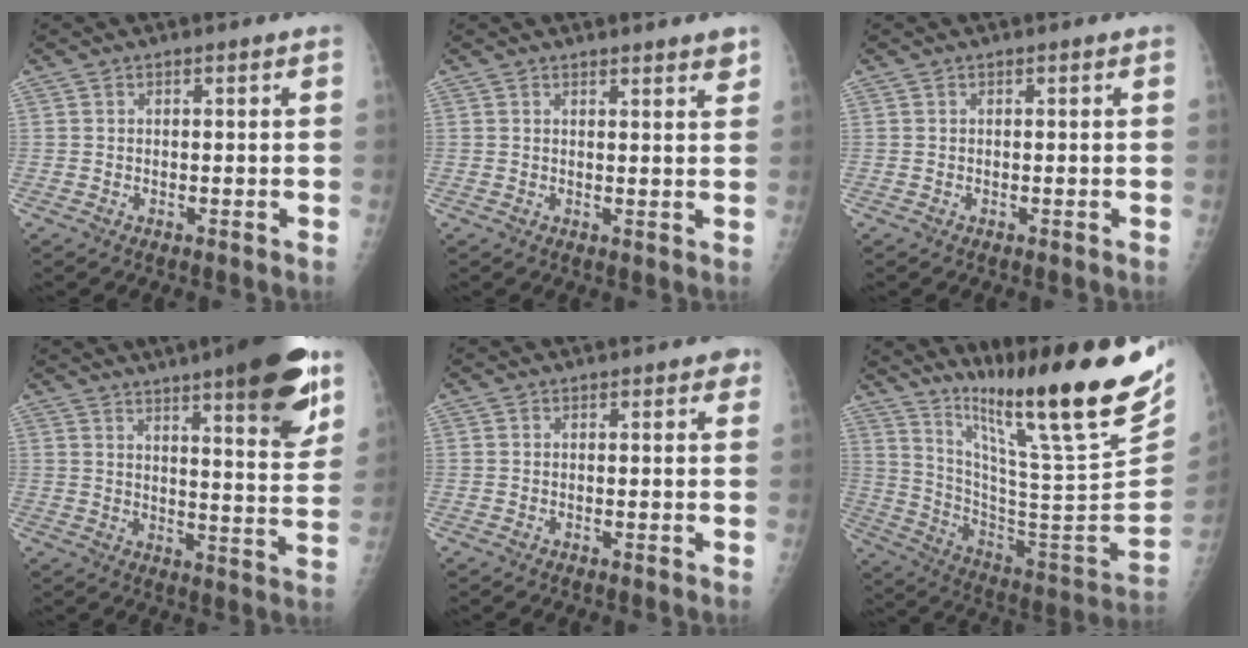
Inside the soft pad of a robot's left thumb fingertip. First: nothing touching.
{"total": 3.0, "force": [2.5, 0.2, 1.7], "torque": [-0.015, -0.016, 0.031]}
{"total": 0.0}
{"total": 18.5, "force": [11.1, 3.6, 14.4], "torque": [-0.171, -0.051, 0.153]}
{"total": 1.5, "force": [0.7, 0.7, 1.1], "torque": [-0.003, 0.001, 0.005]}
{"total": 29.1, "force": [20.7, 2.6, 20.3], "torque": [-0.301, -0.121, 0.334]}